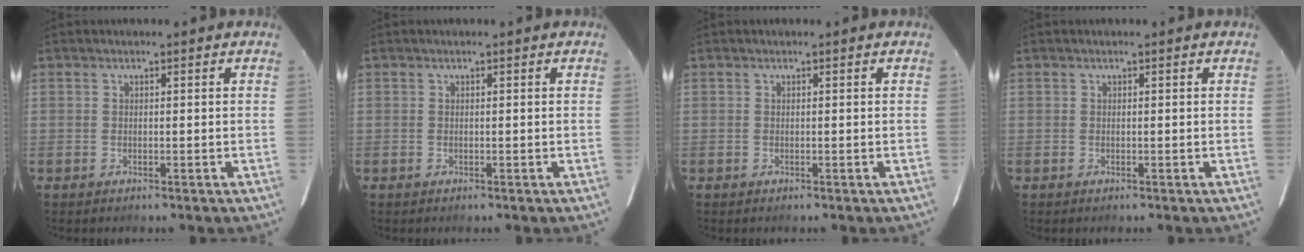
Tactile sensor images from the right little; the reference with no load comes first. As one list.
[{"total": 0.0}, {"total": 0.0}, {"total": 0.0}]